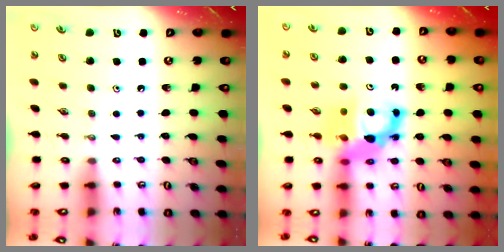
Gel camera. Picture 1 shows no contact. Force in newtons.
{"total": 12.3, "press": 12.3, "slide": 1.4}